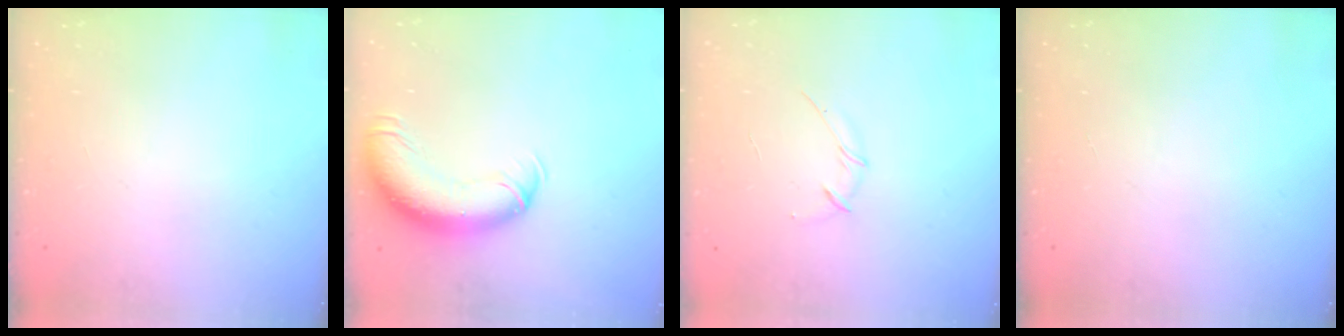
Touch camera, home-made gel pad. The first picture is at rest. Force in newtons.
{"total": 13.5, "press": 13.1, "slide": 3.5}
{"total": 3.0, "press": 2.9, "slide": 0.8}
{"total": 0.0}